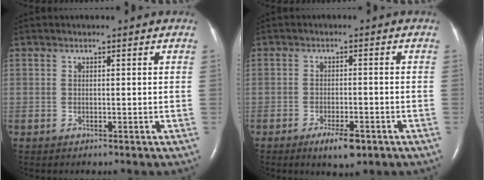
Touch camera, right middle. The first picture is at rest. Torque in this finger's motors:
{"motor_torque": [0.03, -0.08, 0.08, 0.02]}